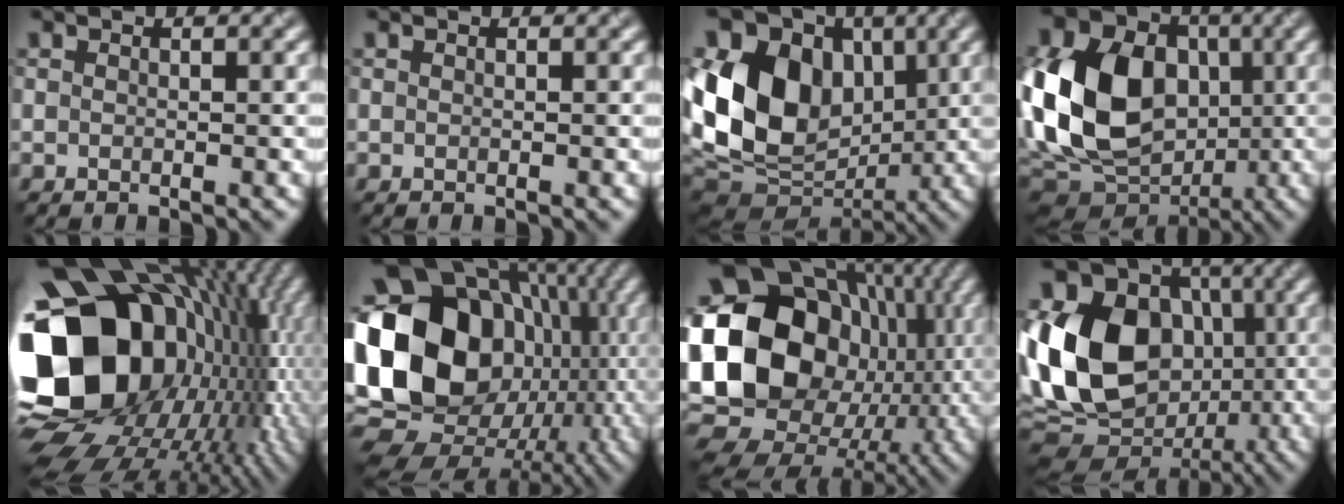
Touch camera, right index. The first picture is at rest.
{"total": 0.0}
{"total": 16.8, "force": [1.4, 13.1, 10.5], "torque": [-0.210, 0.023, 0.032]}
{"total": 15.6, "force": [-0.1, 11.9, 10.0], "torque": [-0.224, 0.004, -0.016]}
{"total": 21.2, "force": [-0.1, 16.0, 13.9], "torque": [-0.300, -0.025, 0.018]}
{"total": 20.8, "force": [1.2, 16.8, 12.2], "torque": [-0.230, 0.011, 0.023]}
{"total": 20.7, "force": [2.1, 16.3, 12.6], "torque": [-0.241, 0.007, 0.042]}
{"total": 16.9, "force": [-0.6, 13.5, 10.2], "torque": [-0.223, 0.013, -0.014]}